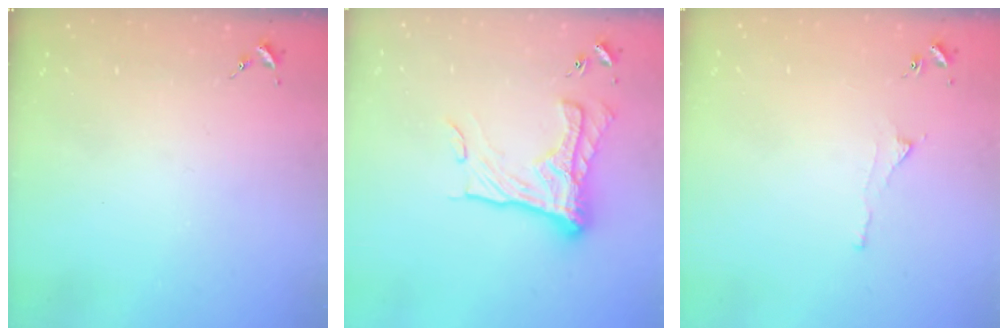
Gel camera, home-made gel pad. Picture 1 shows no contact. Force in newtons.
{"total": 17.1, "press": 17.0, "slide": 1.3}
{"total": 3.3, "press": 3.3, "slide": 0.5}